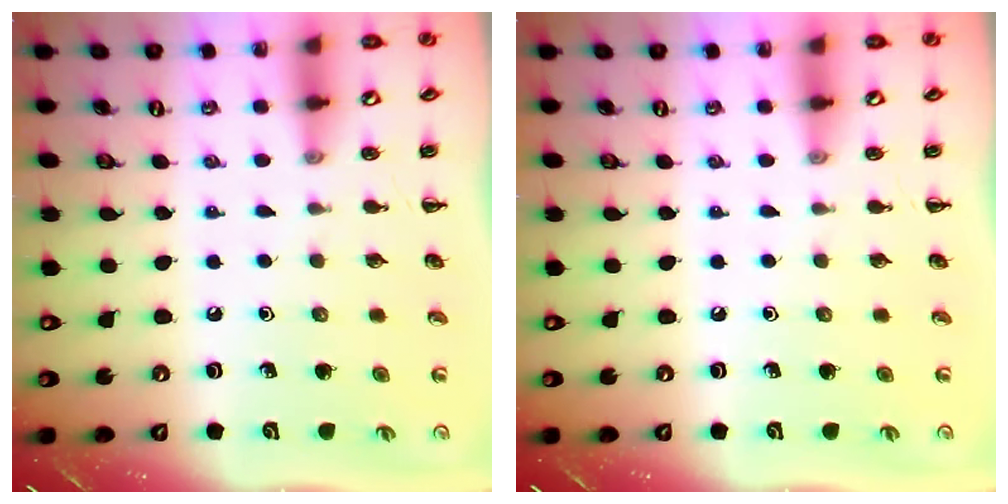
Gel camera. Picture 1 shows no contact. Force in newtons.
{"total": 0.0}